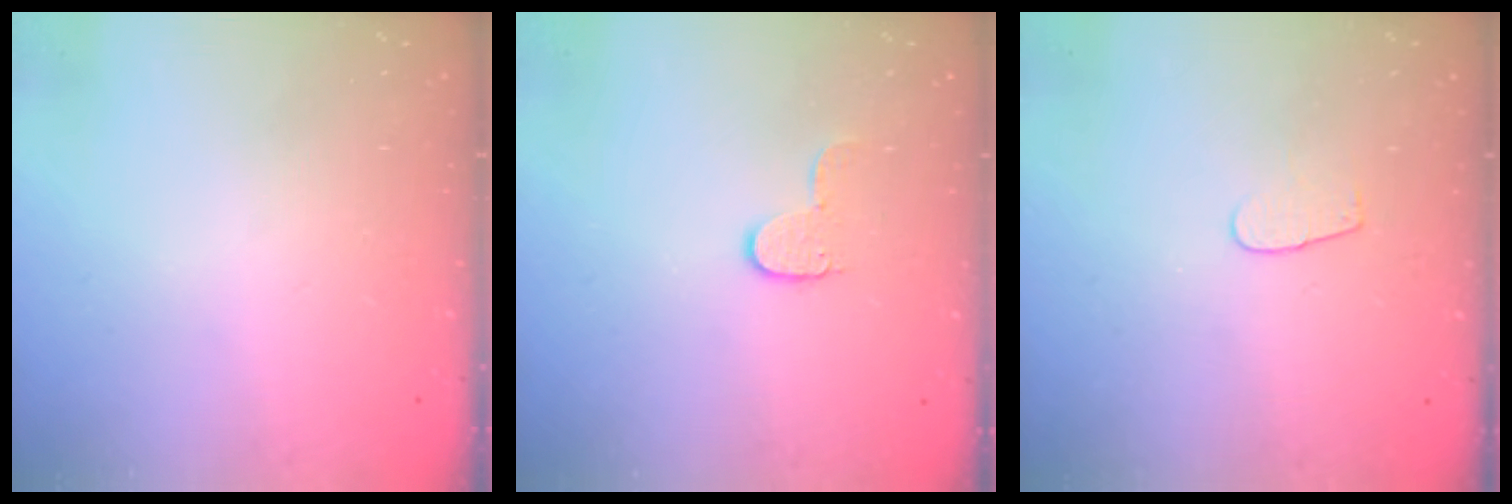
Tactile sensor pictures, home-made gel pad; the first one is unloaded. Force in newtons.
{"total": 6.1, "press": 6.1, "slide": 0.4}
{"total": 3.2, "press": 3.2, "slide": 0.3}